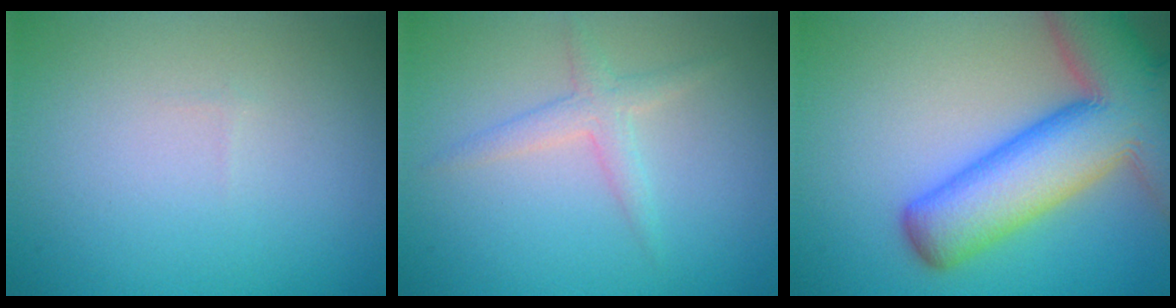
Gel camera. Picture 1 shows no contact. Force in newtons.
{"total": 2.0, "press": 2.0, "slide": 0.1}
{"total": 13.4, "press": 13.3, "slide": 0.7}